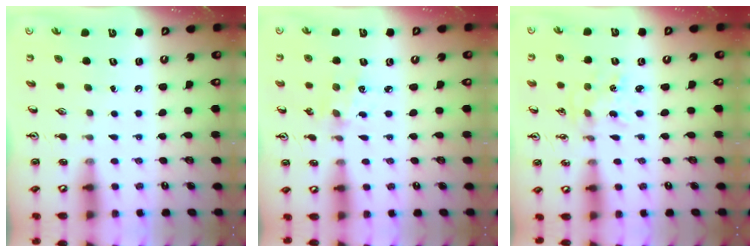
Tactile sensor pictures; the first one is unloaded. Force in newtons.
{"total": 2.6, "press": 2.5, "slide": 0.5}
{"total": 1.5, "press": 1.4, "slide": 0.4}